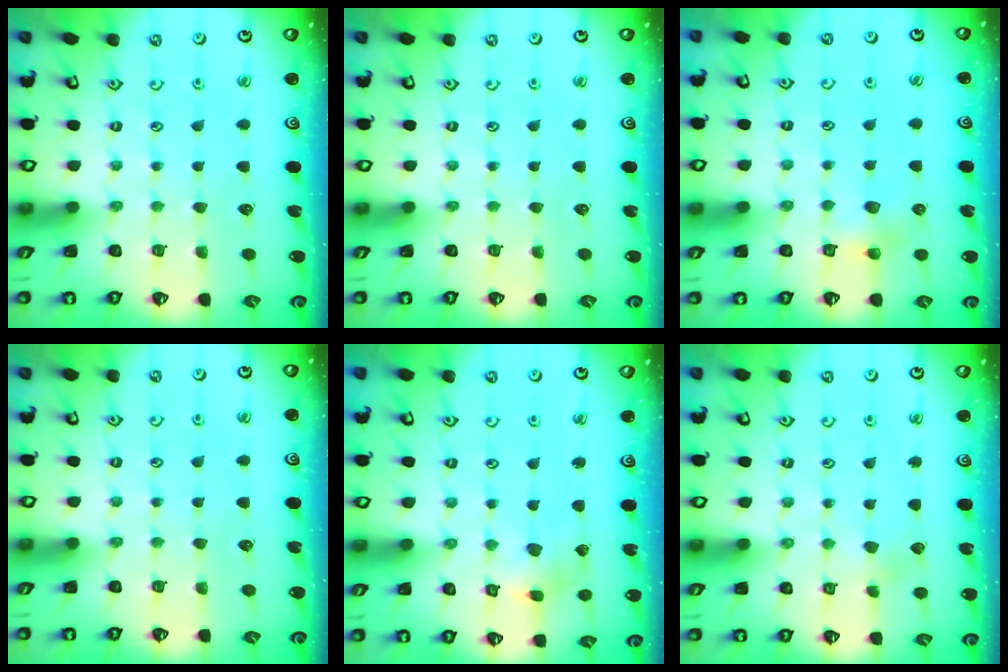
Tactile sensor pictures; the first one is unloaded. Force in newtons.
{"total": 0.0}
{"total": 5.6, "press": 5.6, "slide": 0.7}
{"total": 0.0}
{"total": 4.1, "press": 4.0, "slide": 0.6}
{"total": 2.1, "press": 2.1, "slide": 0.3}